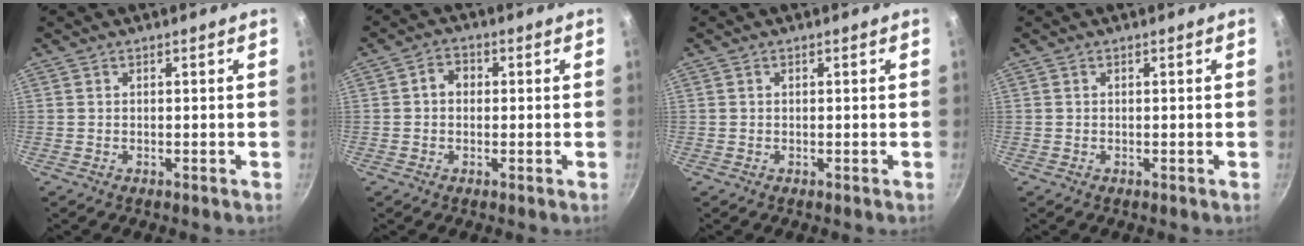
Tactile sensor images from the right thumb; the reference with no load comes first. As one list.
[{"total": 3.5, "force": [0.2, 2.9, 2.0], "torque": [-0.018, 0.009, -0.003]}, {"total": 0.0}, {"total": 0.0}]